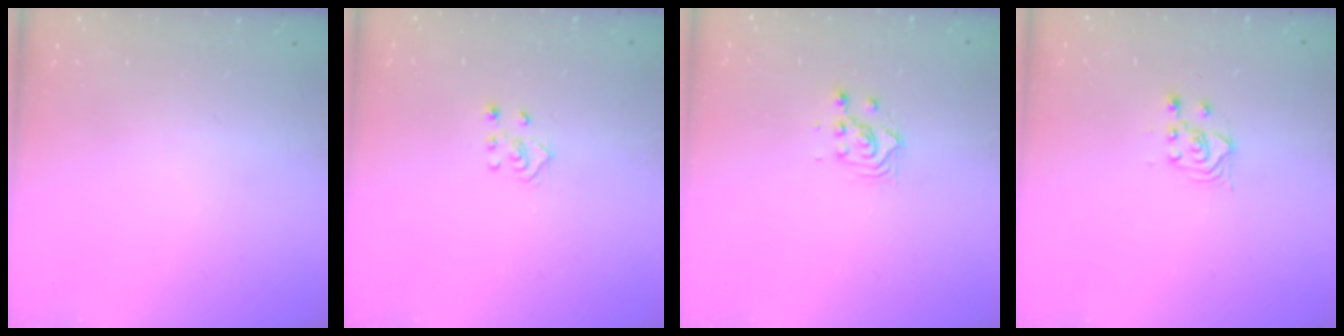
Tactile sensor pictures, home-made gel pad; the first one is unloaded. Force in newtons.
{"total": 3.1, "press": 3.1, "slide": 0.4}
{"total": 2.8, "press": 2.8, "slide": 0.1}
{"total": 3.0, "press": 2.6, "slide": 1.3}